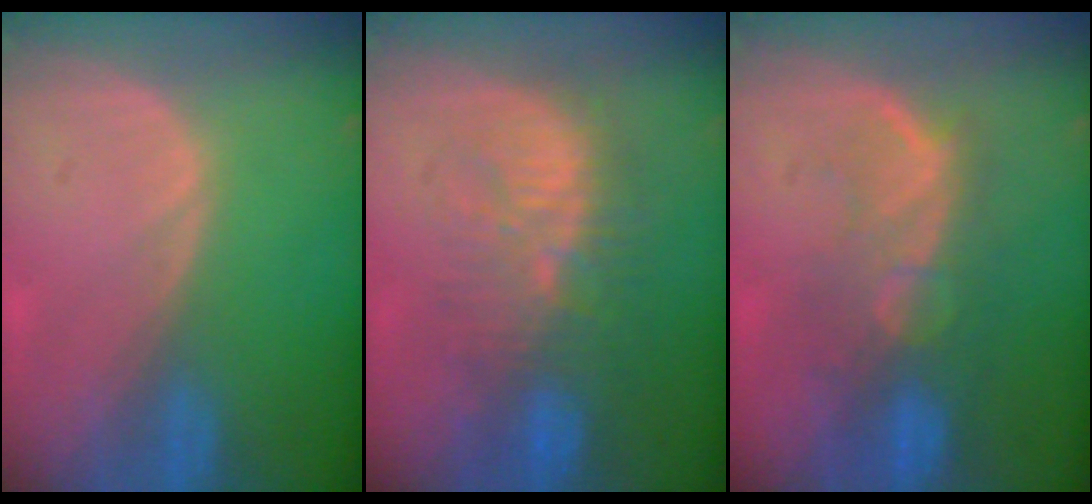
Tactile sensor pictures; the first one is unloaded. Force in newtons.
{"total": 9.3, "press": 9.0, "slide": 2.1}
{"total": 9.7, "press": 8.4, "slide": 5.0}